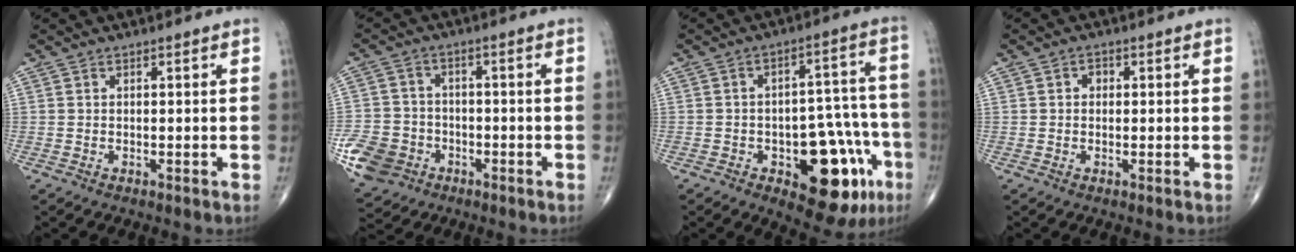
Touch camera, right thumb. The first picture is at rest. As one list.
[{"total": 9.4, "force": [-4.0, 7.9, 3.4], "torque": [-0.054, 0.021, -0.069]}, {"total": 17.6, "force": [-7.3, 8.3, 13.6], "torque": [-0.123, 0.047, -0.084]}, {"total": 1.1, "force": [0.0, 0.9, 0.6], "torque": [-0.005, 0.004, -0.002]}]